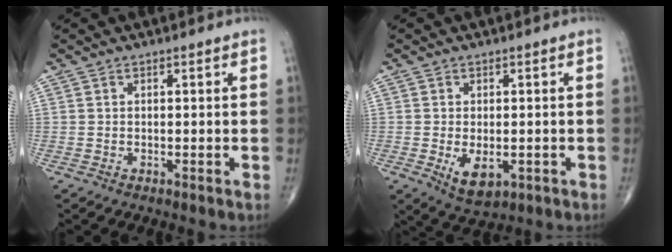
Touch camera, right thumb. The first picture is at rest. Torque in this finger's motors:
{"motor_torque": [-0.43, 0.60, 0.32, 0.30, 0.11]}